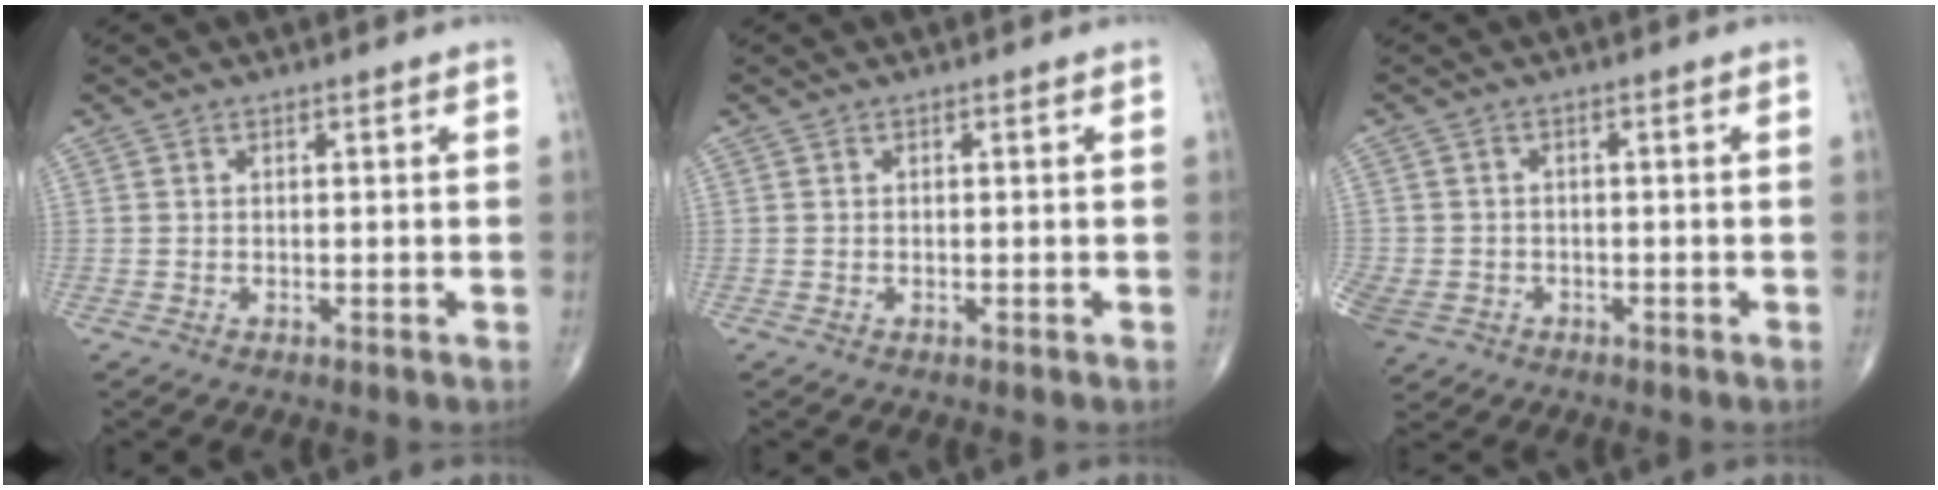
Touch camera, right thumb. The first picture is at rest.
{"total": 0.0}
{"total": 8.3, "force": [-3.6, 6.9, 3.1], "torque": [-0.096, 0.006, -0.052]}